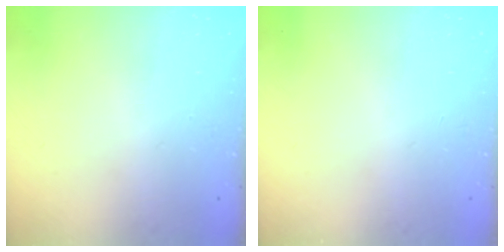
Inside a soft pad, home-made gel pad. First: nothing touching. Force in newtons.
{"total": 0.0}